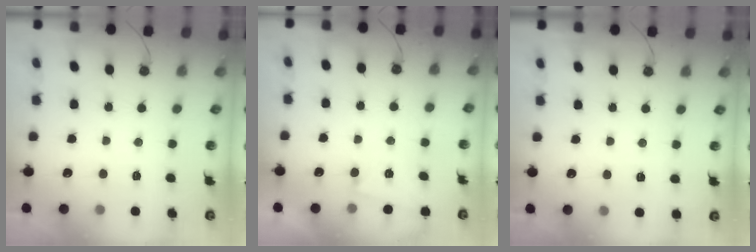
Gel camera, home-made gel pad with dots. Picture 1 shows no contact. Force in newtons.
{"total": 2.1, "press": 2.1, "slide": 0.5}
{"total": 2.3, "press": 1.3, "slide": 1.9}